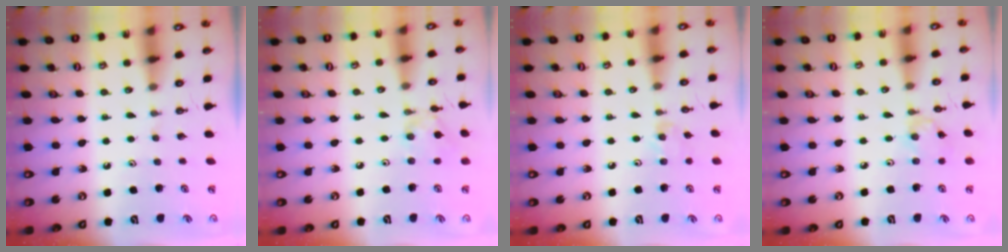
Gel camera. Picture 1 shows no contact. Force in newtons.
{"total": 5.4, "press": 5.4, "slide": 0.4}
{"total": 3.6, "press": 3.6, "slide": 0.5}
{"total": 1.4, "press": 1.4, "slide": 0.1}